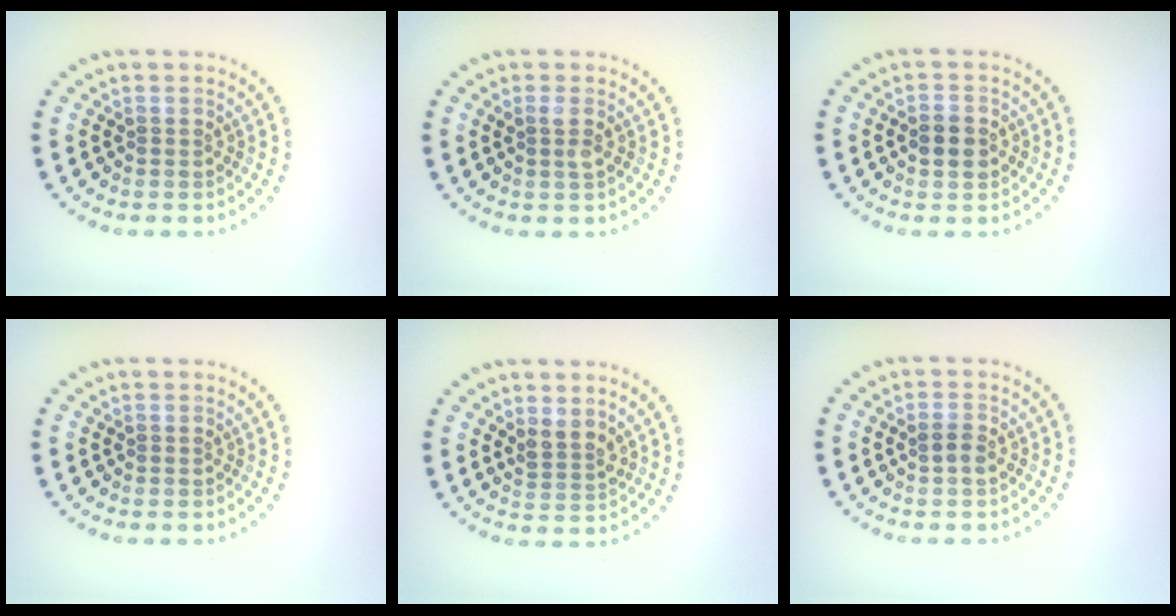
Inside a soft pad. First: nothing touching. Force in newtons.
{"total": 1.1, "press": 1.1, "slide": 0.4}
{"total": 2.5, "press": 2.5, "slide": 0.1}
{"total": 0.0}
{"total": 2.0, "press": 1.7, "slide": 1.1}
{"total": 1.3, "press": 1.2, "slide": 0.4}